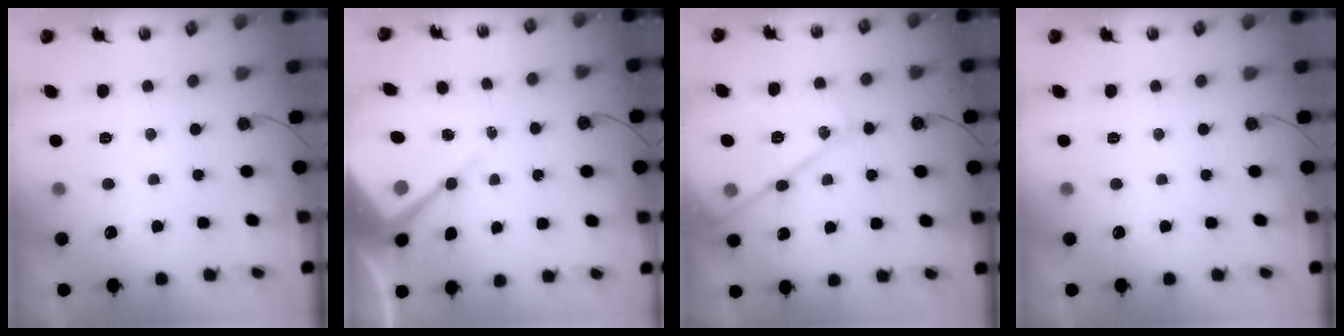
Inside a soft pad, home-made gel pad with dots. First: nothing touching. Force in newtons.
{"total": 9.2, "press": 9.2, "slide": 0.6}
{"total": 16.3, "press": 16.2, "slide": 1.7}
{"total": 0.0}